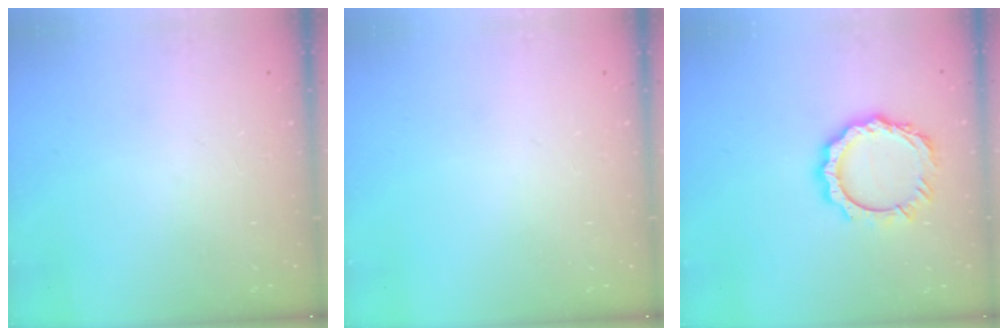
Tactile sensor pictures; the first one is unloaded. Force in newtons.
{"total": 0.0}
{"total": 12.1, "press": 12.1, "slide": 1.0}